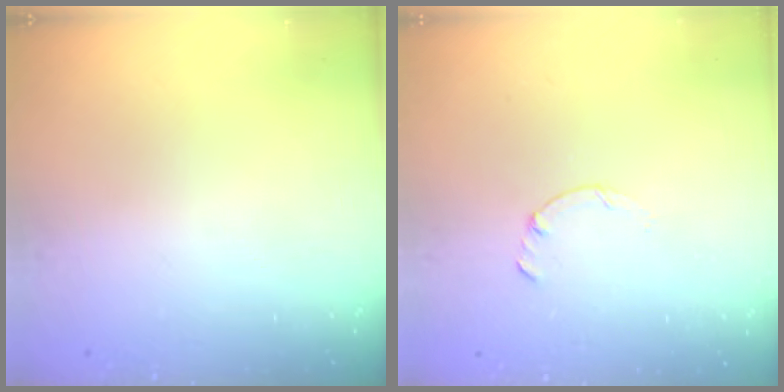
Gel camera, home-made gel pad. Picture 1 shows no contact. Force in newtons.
{"total": 0.0}